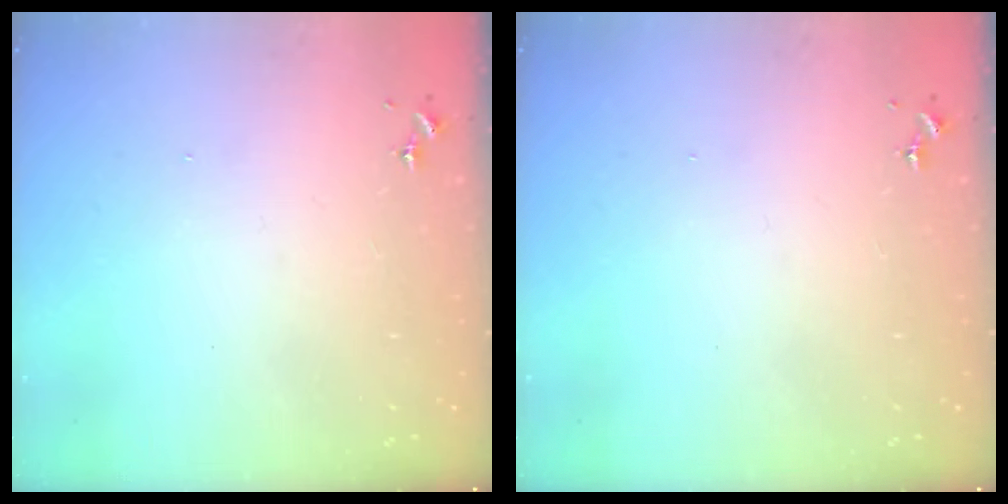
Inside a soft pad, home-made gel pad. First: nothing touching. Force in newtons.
{"total": 0.0}